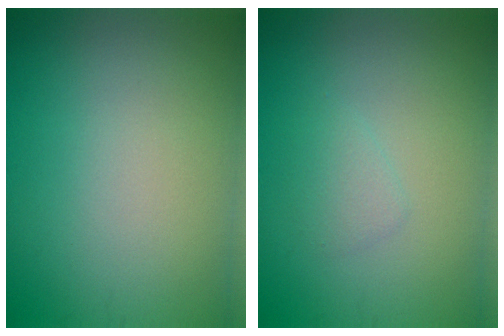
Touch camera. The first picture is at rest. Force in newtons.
{"total": 1.1, "press": 1.1, "slide": 0.1}